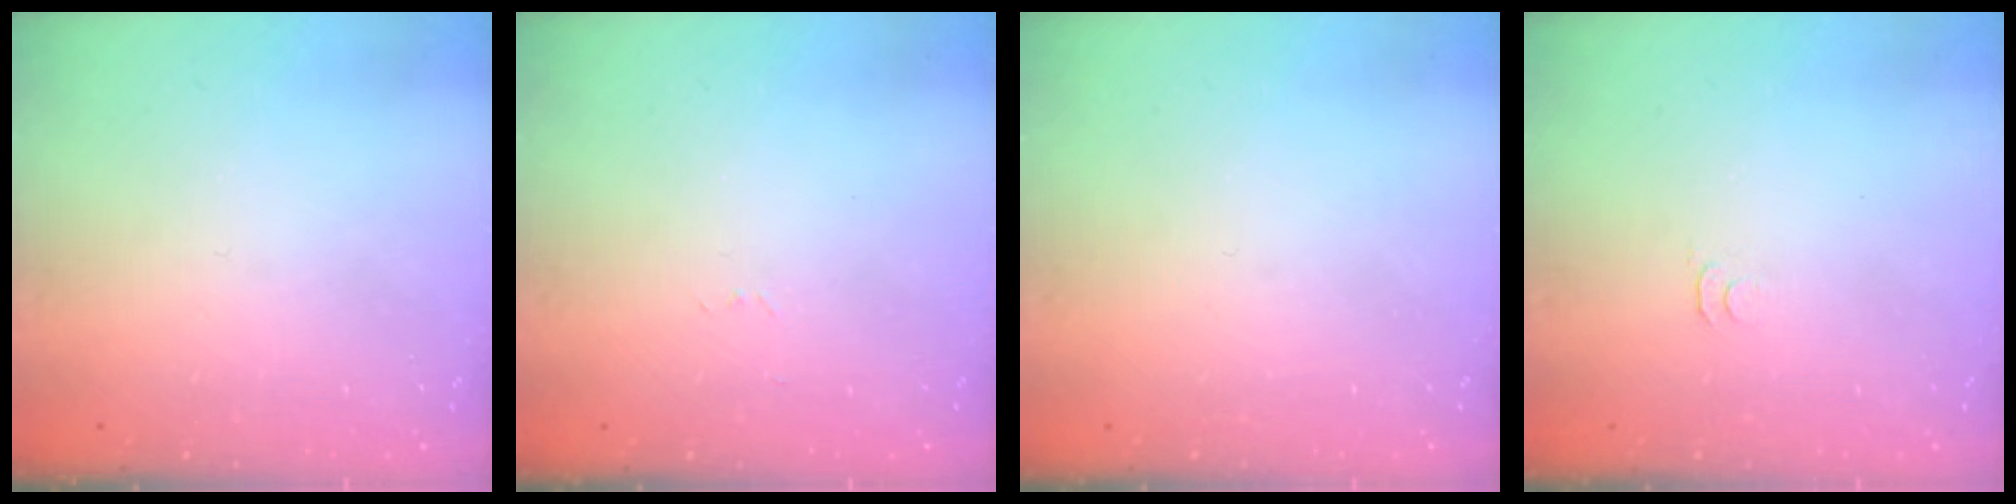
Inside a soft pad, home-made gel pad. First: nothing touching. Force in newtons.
{"total": 2.6, "press": 2.6, "slide": 0.4}
{"total": 0.0}
{"total": 2.8, "press": 2.7, "slide": 0.5}